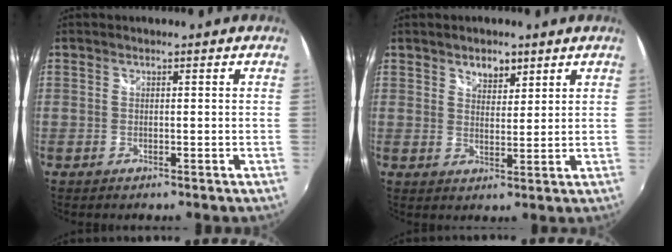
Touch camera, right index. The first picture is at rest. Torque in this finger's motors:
{"motor_torque": [0.00, 0.23, -0.05, 0.02]}